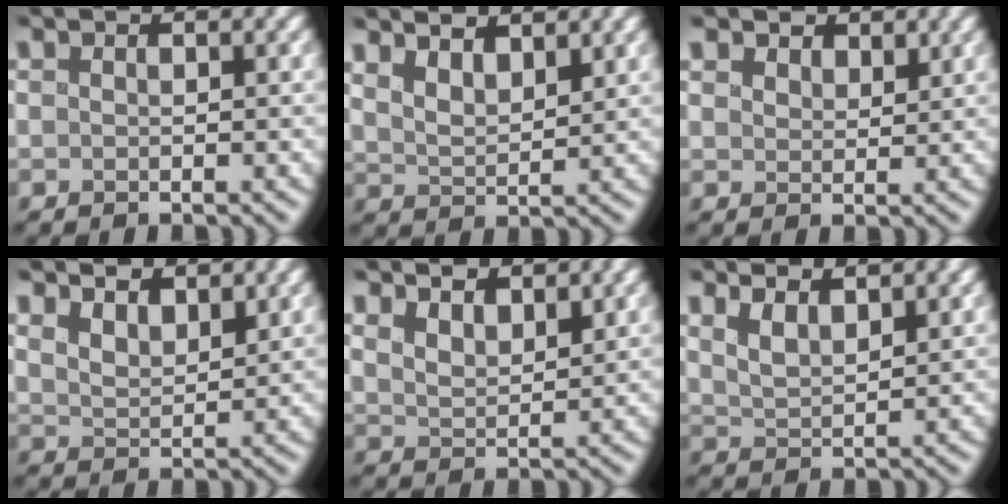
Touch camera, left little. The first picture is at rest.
{"total": 3.7, "force": [2.5, 1.4, 2.2], "torque": [-0.042, 0.009, 0.045]}
{"total": 2.9, "force": [2.5, 1.4, 0.6], "torque": [-0.026, 0.006, 0.040]}
{"total": 3.9, "force": [3.0, 1.6, 1.9], "torque": [-0.041, 0.007, 0.049]}
{"total": 3.5, "force": [2.7, 1.4, 1.7], "torque": [-0.038, 0.007, 0.047]}
{"total": 2.6, "force": [2.0, 0.7, 1.6], "torque": [-0.044, 0.001, 0.046]}